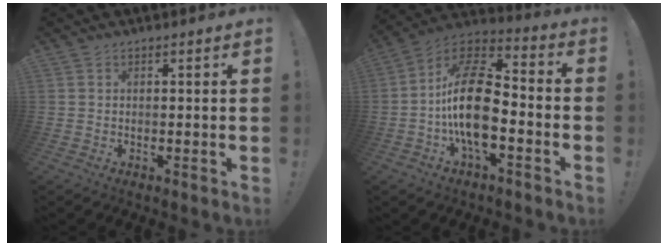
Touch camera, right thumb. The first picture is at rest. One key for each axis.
{"total": 19.9, "fx": -3.7, "fy": 10.1, "fz": 16.7, "tx": -0.319, "ty": 0.030, "tz": -0.058}